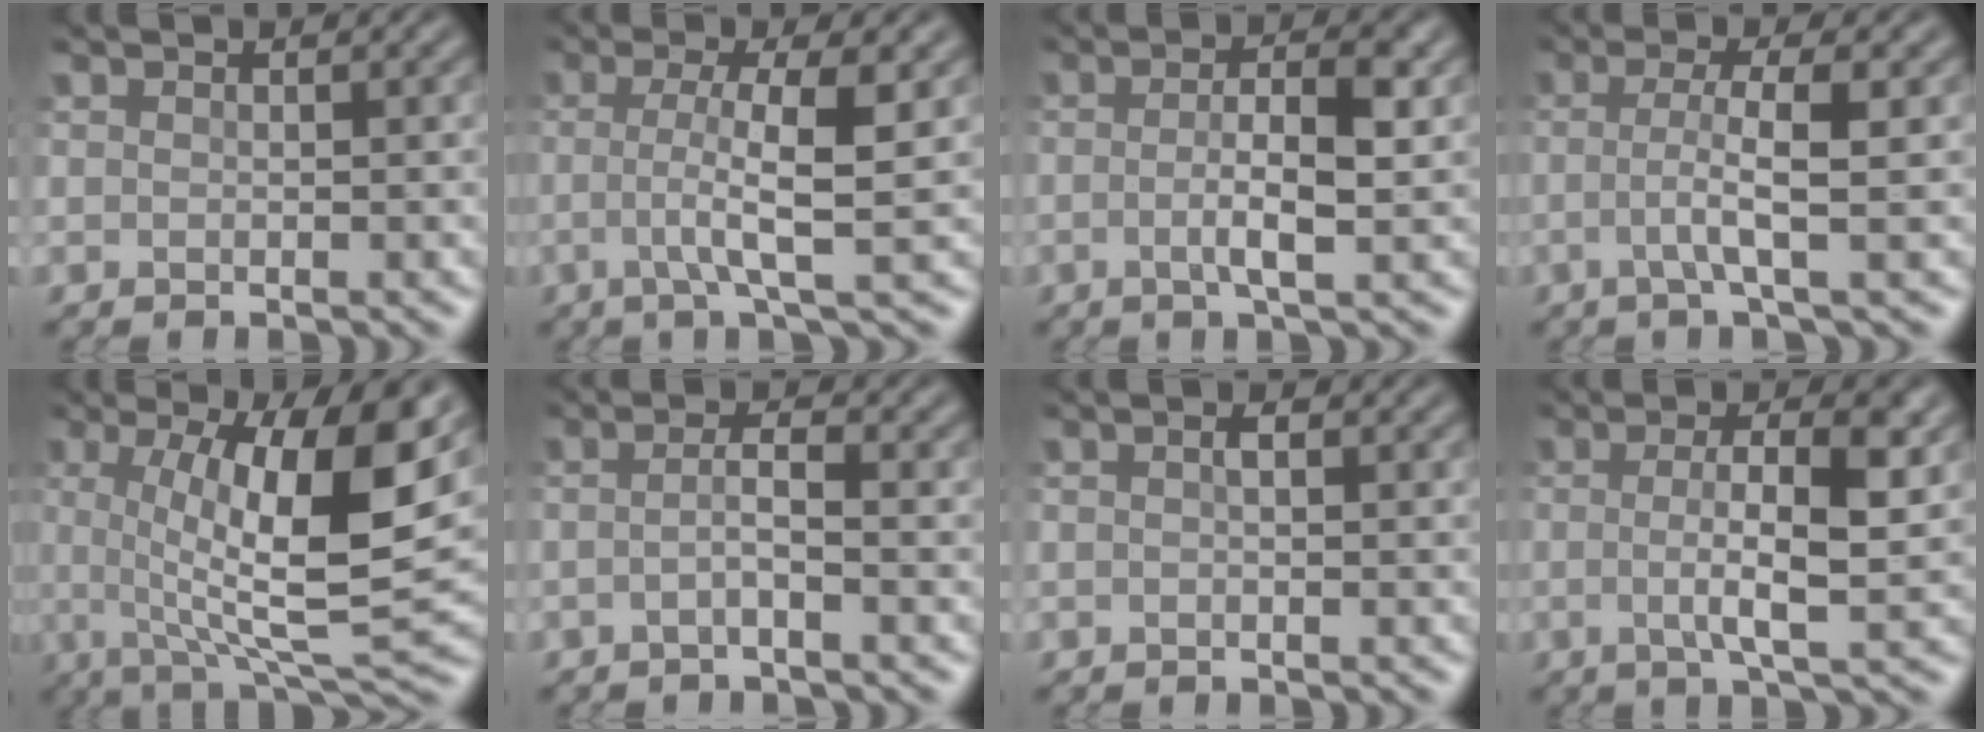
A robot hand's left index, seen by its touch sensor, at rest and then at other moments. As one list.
[{"total": 5.1, "force": [-0.4, 1.0, 5.0], "torque": [-0.084, 0.000, -0.015]}, {"total": 4.6, "force": [-0.6, 1.0, 4.4], "torque": [-0.081, 0.000, -0.016]}, {"total": 3.6, "force": [-0.5, 0.6, 3.6], "torque": [-0.064, -0.003, -0.015]}, {"total": 12.5, "force": [1.5, 3.1, 12.0], "torque": [-0.178, -0.005, 0.024]}, {"total": 2.0, "force": [-0.8, 0.3, 1.8], "torque": [-0.036, 0.001, -0.022]}, {"total": 0.8, "force": [-0.2, 0.2, 0.8], "torque": [-0.017, 0.002, -0.006]}, {"total": 6.2, "force": [-0.2, 1.5, 6.0], "torque": [-0.098, 0.002, -0.011]}]